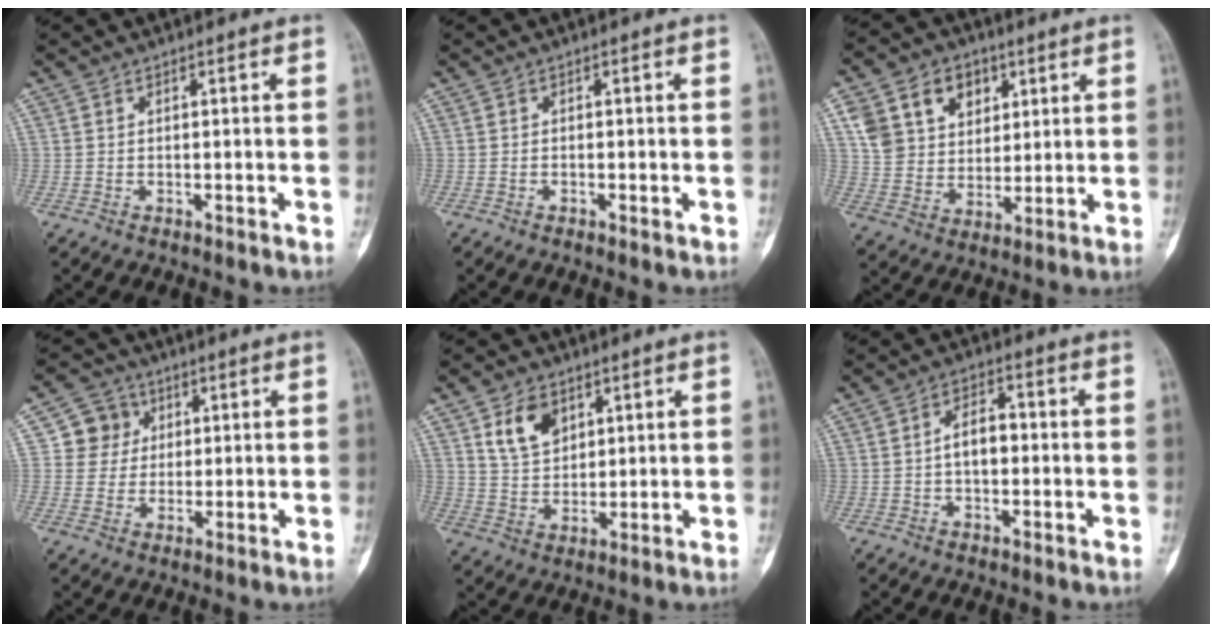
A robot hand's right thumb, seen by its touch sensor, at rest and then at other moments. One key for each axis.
{"total": 0.6, "fx": -0.2, "fy": 0.3, "fz": 0.5, "tx": -0.009, "ty": 0.002, "tz": -0.002}
{"total": 14.3, "fx": 6.0, "fy": 10.7, "fz": 7.3, "tx": -0.088, "ty": -0.009, "tz": 0.115}
{"total": 6.6, "fx": 1.9, "fy": 6.2, "fz": 1.2, "tx": 0.021, "ty": 0.002, "tz": 0.028}
{"total": 8.3, "fx": 4.1, "fy": 5.6, "fz": 4.6, "tx": -0.059, "ty": -0.021, "tz": 0.080}
{"total": 5.2, "fx": -0.2, "fy": 3.1, "fz": 4.2, "tx": -0.062, "ty": 0.017, "tz": -0.009}